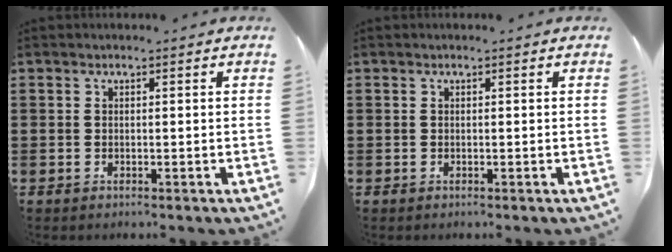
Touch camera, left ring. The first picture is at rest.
{"total": 0.0}